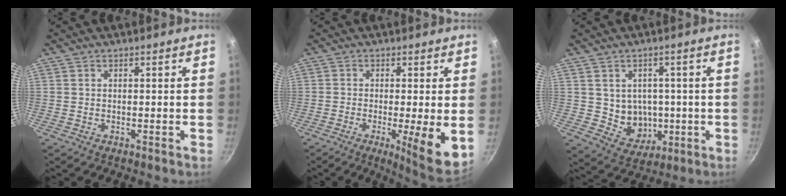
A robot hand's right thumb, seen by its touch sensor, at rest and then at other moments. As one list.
[{"total": 9.2, "force": [-1.5, 1.3, 9.0], "torque": [-0.131, -0.015, -0.018]}, {"total": 8.2, "force": [-0.1, 7.1, 4.0], "torque": [-0.031, -0.002, 0.014]}]